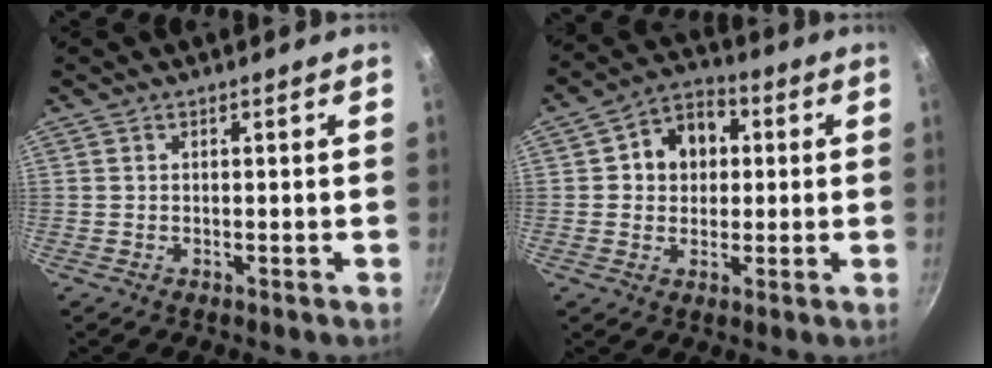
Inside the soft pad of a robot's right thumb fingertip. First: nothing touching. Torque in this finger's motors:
{"motor_torque": [-0.44, 0.90, 0.31, -0.37, 0.19]}